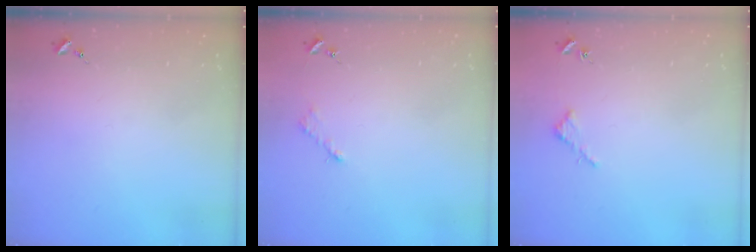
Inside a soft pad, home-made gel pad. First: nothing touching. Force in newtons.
{"total": 2.6, "press": 2.6, "slide": 0.4}
{"total": 2.6, "press": 2.6, "slide": 0.2}